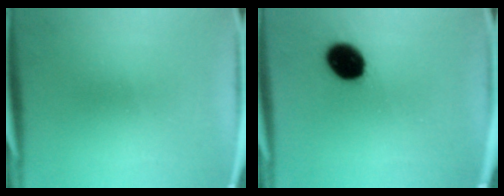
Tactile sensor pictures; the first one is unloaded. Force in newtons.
{"total": 11.5}